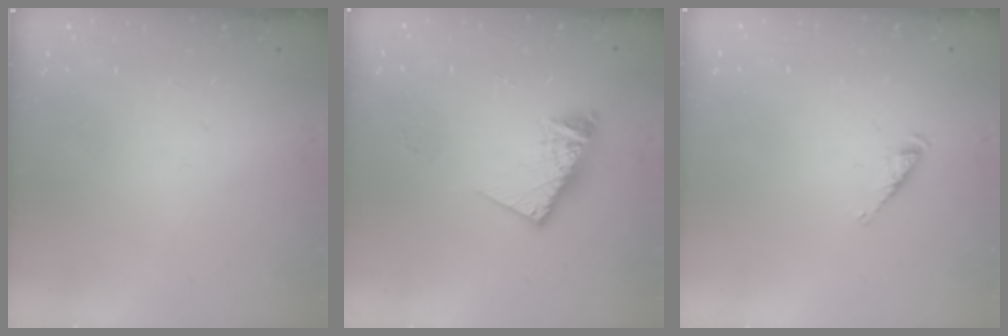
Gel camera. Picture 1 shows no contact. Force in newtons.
{"total": 10.2, "press": 10.1, "slide": 1.0}
{"total": 3.1, "press": 3.1, "slide": 0.4}